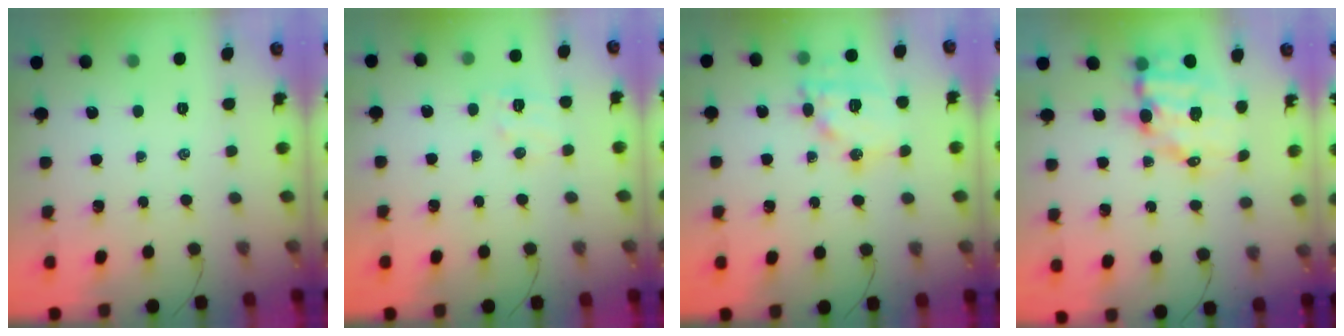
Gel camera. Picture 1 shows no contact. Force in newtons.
{"total": 7.1, "press": 7.0, "slide": 1.1}
{"total": 14.0, "press": 13.9, "slide": 1.7}
{"total": 11.5, "press": 11.2, "slide": 2.5}